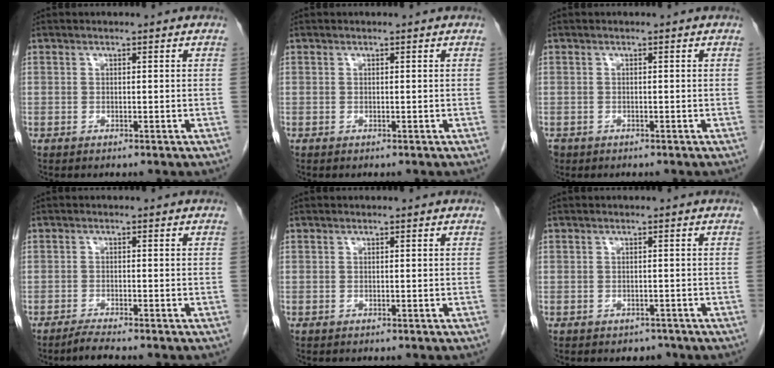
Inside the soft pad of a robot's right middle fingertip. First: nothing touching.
{"total": 0.0}
{"total": 1.2, "force": [-0.8, 0.9, 0.2], "torque": [-0.012, 0.001, -0.012]}
{"total": 2.2, "force": [-1.9, -0.5, 0.8], "torque": [-0.024, -0.007, -0.038]}
{"total": 0.0}
{"total": 1.5, "force": [-1.1, 1.0, 0.1], "torque": [0.000, 0.003, -0.014]}